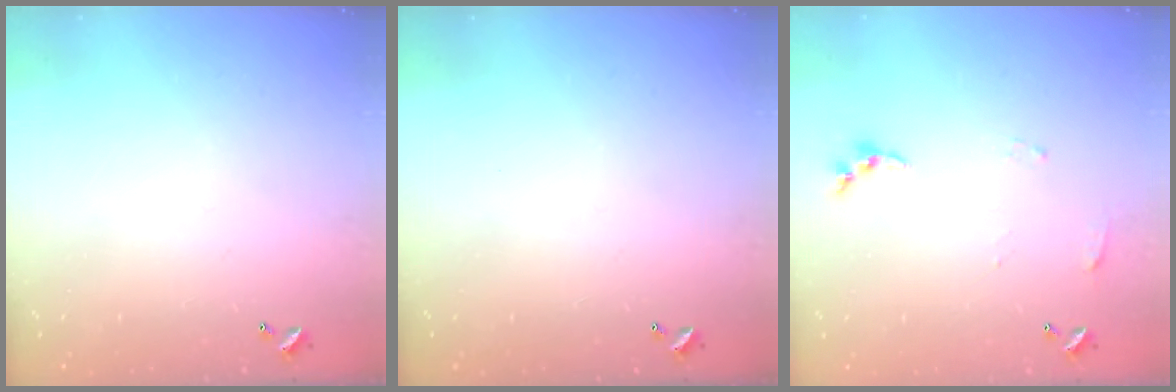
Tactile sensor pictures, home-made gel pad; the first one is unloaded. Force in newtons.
{"total": 0.0}
{"total": 4.5, "press": 4.5, "slide": 0.1}